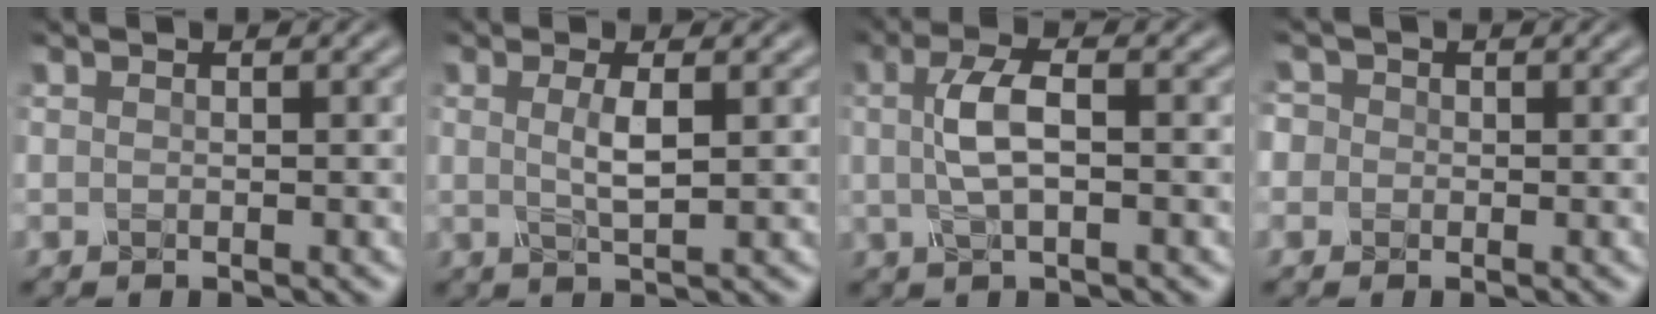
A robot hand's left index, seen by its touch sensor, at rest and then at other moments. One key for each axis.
{"total": 2.3, "fx": 0.5, "fy": 0.5, "fz": 2.2, "tx": -0.044, "ty": -0.001, "tz": 0.011}
{"total": 3.7, "fx": 0.3, "fy": 1.3, "fz": 3.5, "tx": -0.075, "ty": 0.005, "tz": 0.003}
{"total": 2.9, "fx": 0.6, "fy": 2.6, "fz": 1.0, "tx": 0.001, "ty": 0.020, "tz": -0.018}